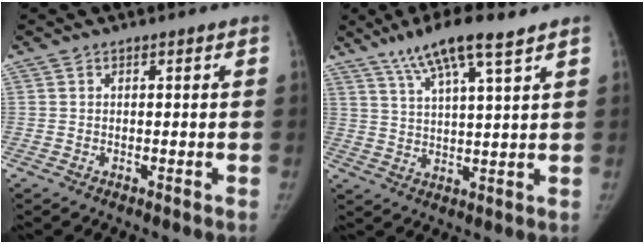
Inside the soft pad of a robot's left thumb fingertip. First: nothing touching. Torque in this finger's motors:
{"motor_torque": [0.06, 0.05, 1.23, -1.03, 0.26]}